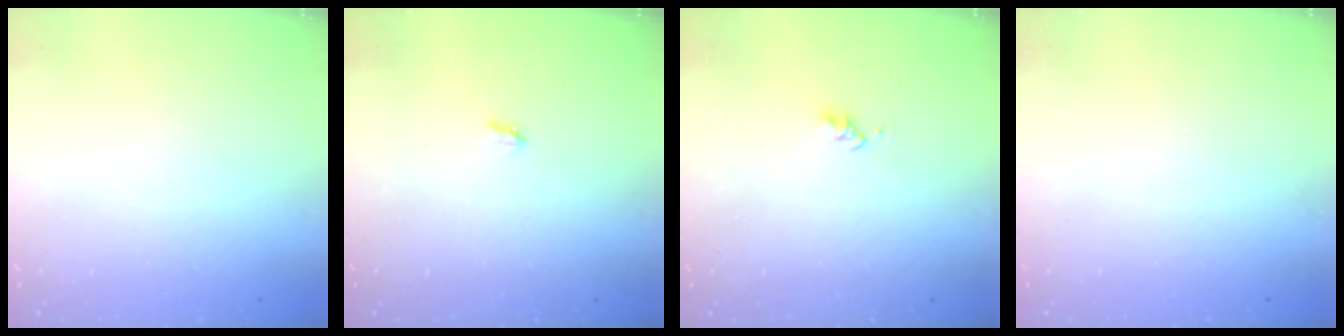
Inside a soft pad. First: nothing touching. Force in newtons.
{"total": 1.9, "press": 1.9, "slide": 0.3}
{"total": 2.6, "press": 2.6, "slide": 0.4}
{"total": 0.0}